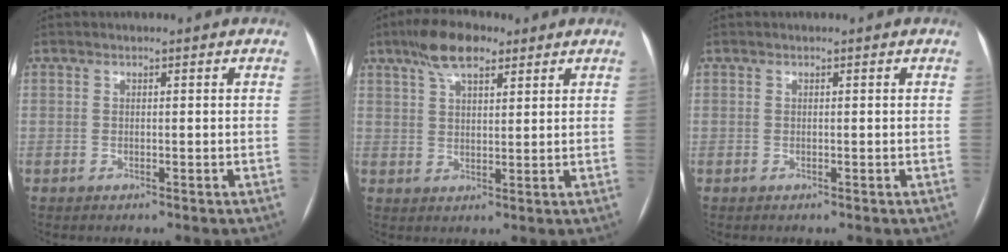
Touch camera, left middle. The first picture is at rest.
{"total": 7.6, "force": [5.1, 2.6, 5.0], "torque": [-0.097, 0.017, 0.089]}
{"total": 0.0}